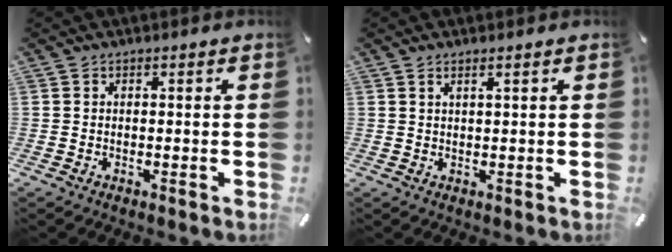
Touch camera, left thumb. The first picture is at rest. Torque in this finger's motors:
{"motor_torque": [-0.16, -0.21, 0.00, 0.13, -0.02]}